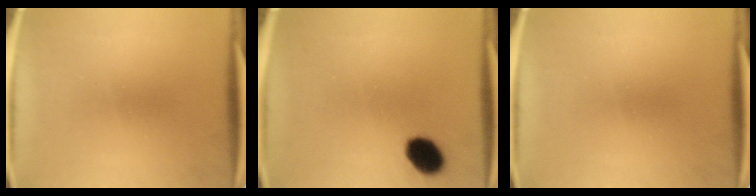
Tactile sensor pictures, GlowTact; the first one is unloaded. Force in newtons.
{"total": 7.3}
{"total": 0.0}